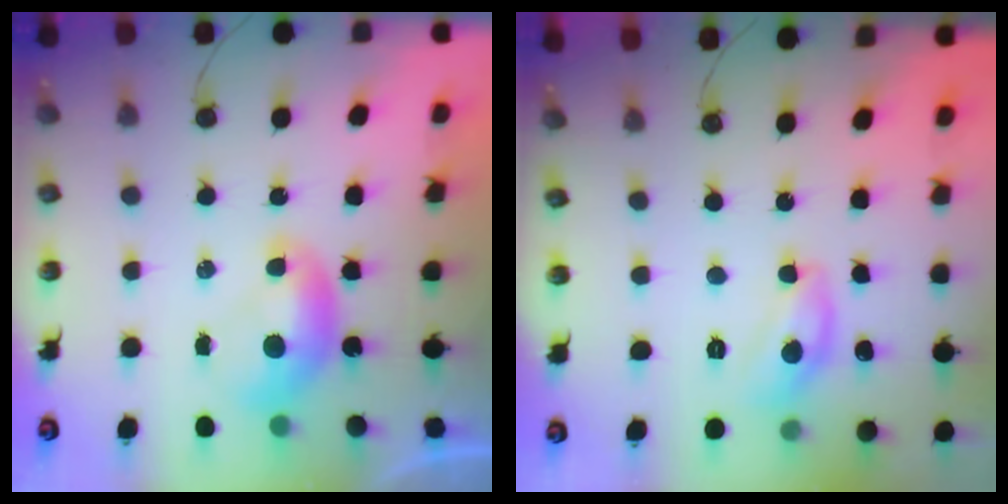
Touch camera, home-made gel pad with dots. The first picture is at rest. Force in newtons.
{"total": 8.2, "press": 8.2, "slide": 0.5}